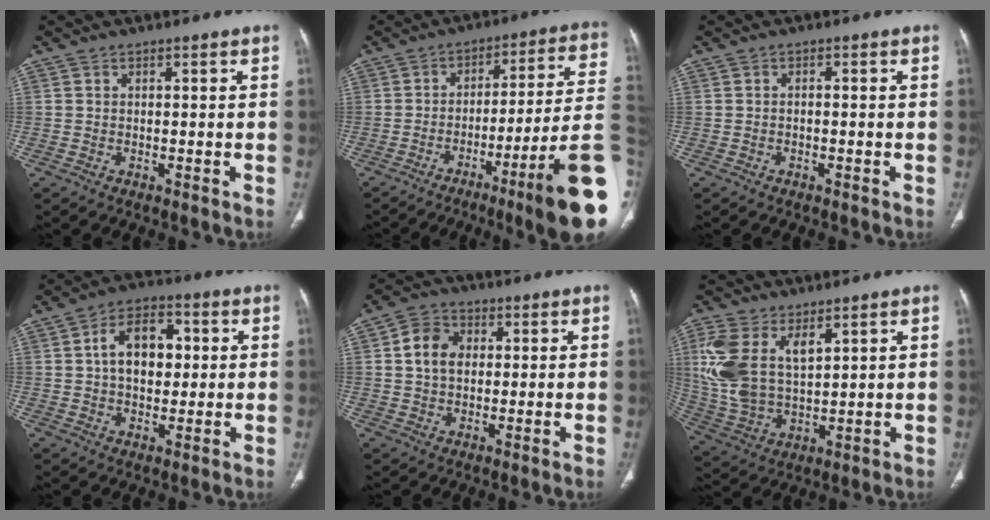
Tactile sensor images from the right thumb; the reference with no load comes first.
{"total": 19.5, "force": [-7.9, 0.2, 17.8], "torque": [-0.190, 0.041, -0.123]}
{"total": 0.5, "force": [-0.3, 0.3, 0.4], "torque": [-0.007, 0.005, -0.007]}
{"total": 10.4, "force": [1.3, 6.9, 7.8], "torque": [-0.096, 0.013, 0.017]}
{"total": 7.4, "force": [1.1, 5.7, 4.6], "torque": [-0.070, 0.010, 0.013]}
{"total": 13.9, "force": [5.4, 7.8, 10.1], "torque": [-0.218, -0.012, 0.124]}